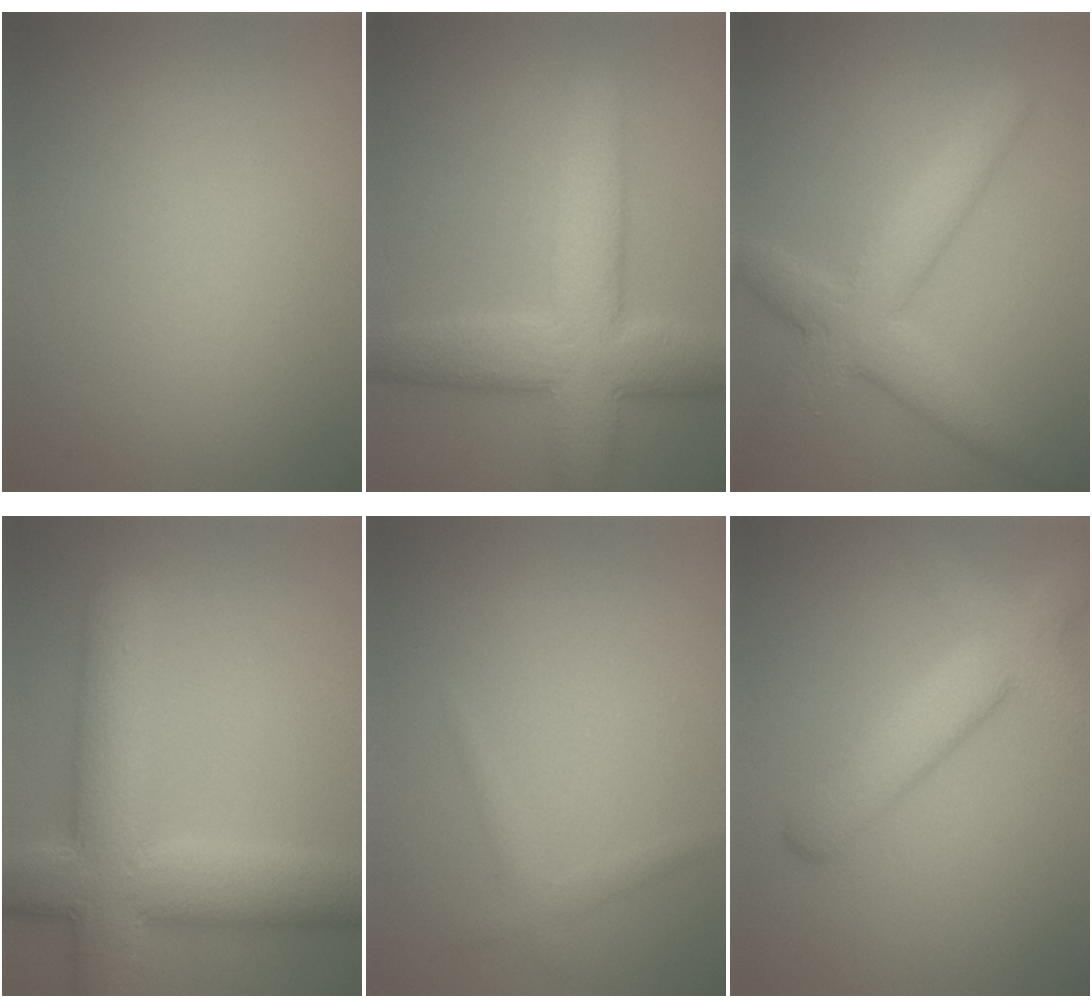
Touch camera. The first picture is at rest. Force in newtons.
{"total": 8.6, "press": 8.6, "slide": 0.5}
{"total": 5.4, "press": 5.4, "slide": 0.2}
{"total": 9.7, "press": 9.7, "slide": 0.4}
{"total": 1.2, "press": 1.2, "slide": 0.0}
{"total": 5.5, "press": 5.4, "slide": 0.3}